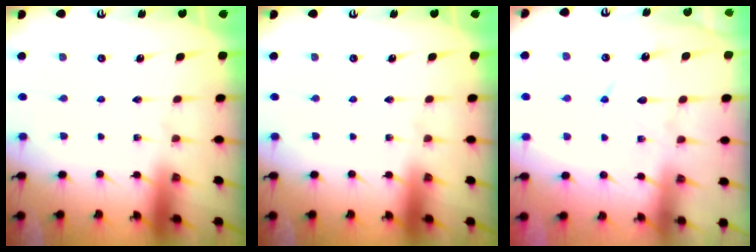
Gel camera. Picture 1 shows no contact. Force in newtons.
{"total": 0.0}
{"total": 7.0, "press": 7.0, "slide": 0.7}